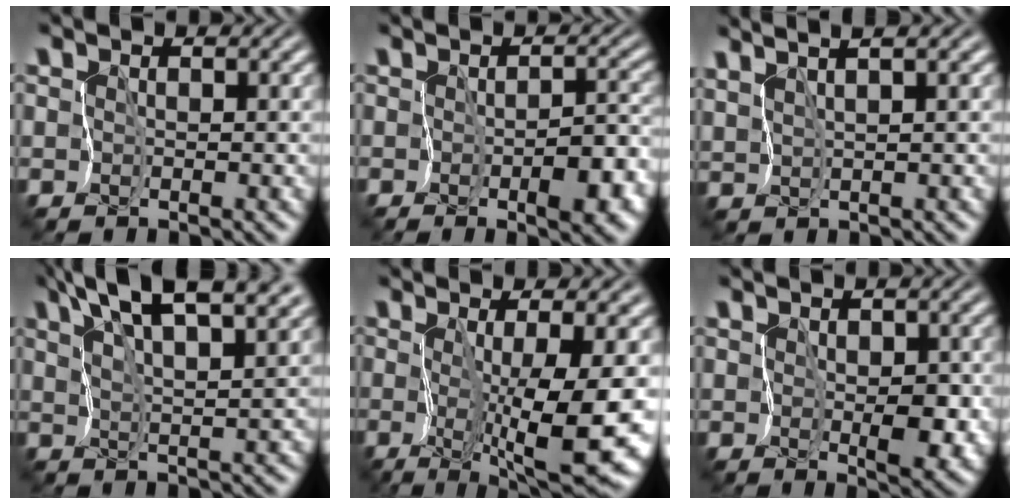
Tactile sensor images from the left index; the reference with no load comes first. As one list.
[{"total": 4.3, "force": [-2.0, 1.8, 3.4], "torque": [-0.041, 0.002, -0.028]}, {"total": 4.6, "force": [3.6, 0.6, 2.8], "torque": [-0.054, 0.025, 0.051]}, {"total": 9.9, "force": [7.0, 2.7, 6.4], "torque": [-0.123, 0.027, 0.100]}, {"total": 8.9, "force": [-1.0, 1.1, 8.8], "torque": [-0.149, -0.010, -0.013]}, {"total": 3.7, "force": [0.5, 2.0, 3.1], "torque": [-0.051, -0.011, 0.015]}]